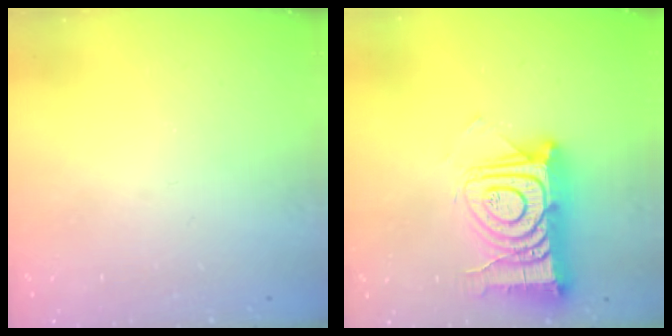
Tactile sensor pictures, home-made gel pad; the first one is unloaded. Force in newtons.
{"total": 17.6, "press": 17.5, "slide": 1.5}